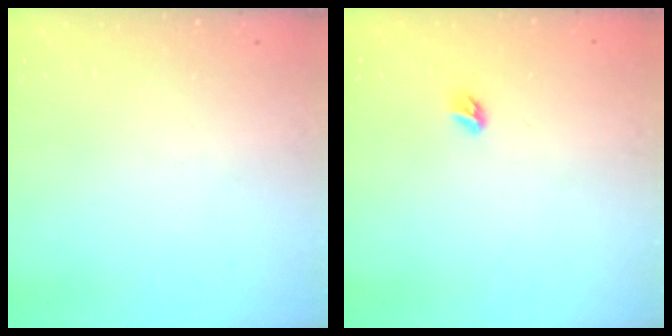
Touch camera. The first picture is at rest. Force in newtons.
{"total": 3.8, "press": 3.8, "slide": 0.7}